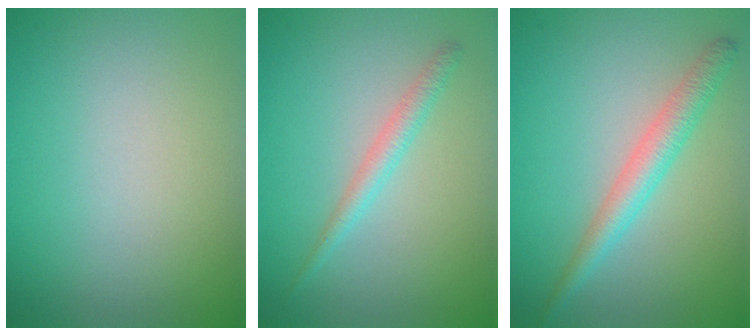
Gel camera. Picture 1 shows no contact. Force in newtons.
{"total": 1.7, "press": 1.7, "slide": 0.1}
{"total": 3.0, "press": 3.0, "slide": 0.1}